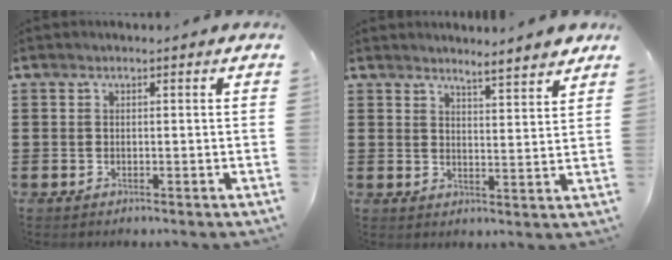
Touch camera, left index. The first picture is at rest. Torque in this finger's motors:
{"motor_torque": [2.14, 0.00, 0.07, 0.03]}